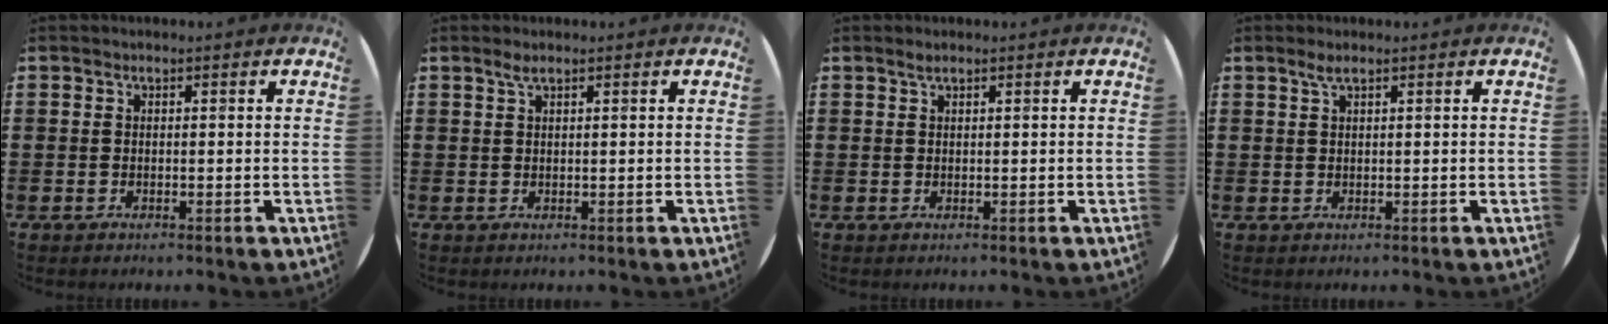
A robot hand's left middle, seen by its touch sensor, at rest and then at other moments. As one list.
[{"total": 1.3, "force": [0.8, 0.1, 1.0], "torque": [-0.020, 0.003, 0.014]}, {"total": 0.8, "force": [0.6, 0.1, 0.4], "torque": [-0.009, 0.000, 0.011]}, {"total": 1.4, "force": [0.9, 0.1, 1.1], "torque": [-0.023, 0.003, 0.015]}]